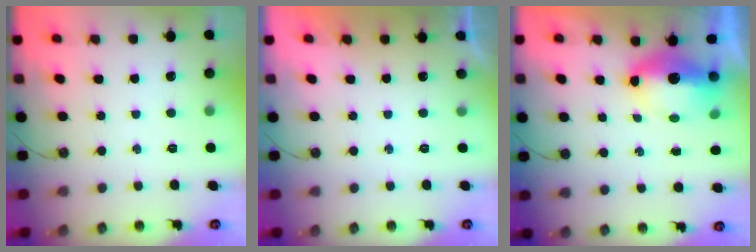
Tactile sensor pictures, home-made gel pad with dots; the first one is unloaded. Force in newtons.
{"total": 0.0}
{"total": 8.5, "press": 8.4, "slide": 0.9}